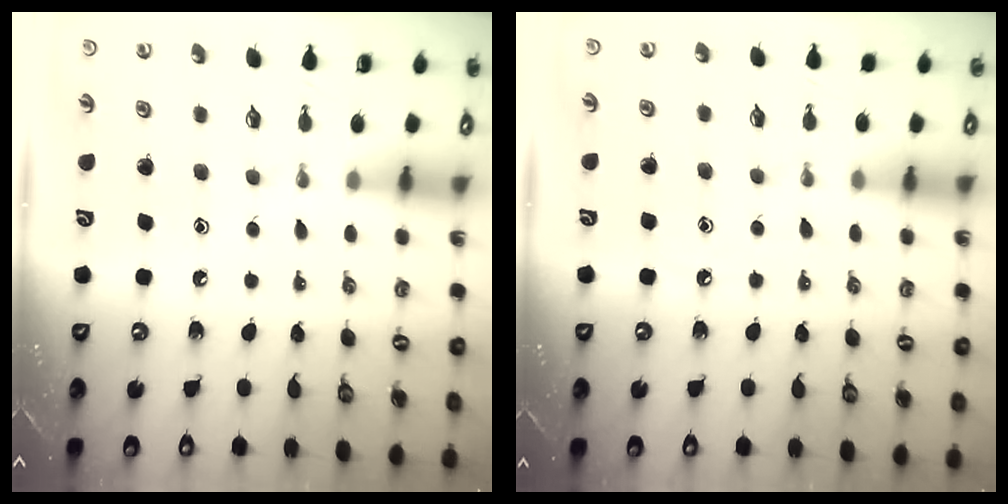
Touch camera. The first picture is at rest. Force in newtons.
{"total": 6.0, "press": 6.0, "slide": 0.8}